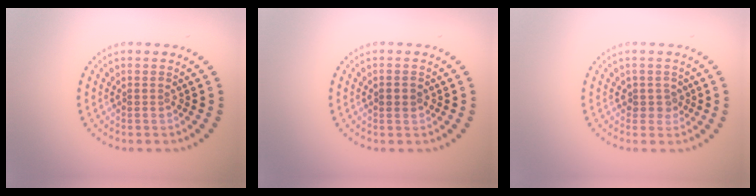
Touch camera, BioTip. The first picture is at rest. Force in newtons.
{"total": 1.5, "press": 1.5, "slide": 0.1}
{"total": 1.4, "press": 1.1, "slide": 0.8}